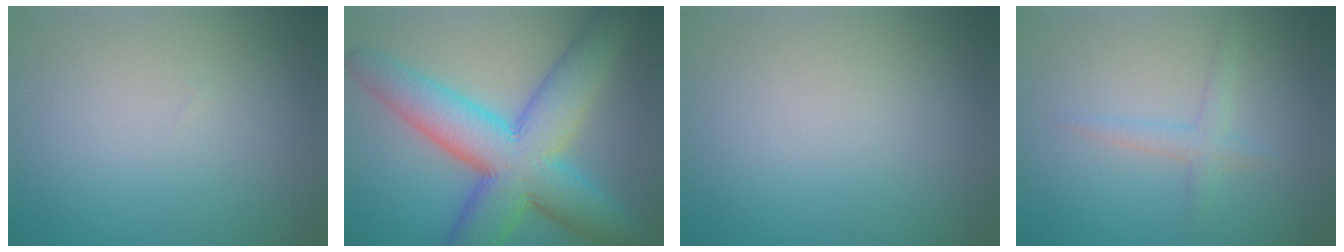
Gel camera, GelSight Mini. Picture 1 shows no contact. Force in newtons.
{"total": 11.5, "press": 11.5, "slide": 0.5}
{"total": 0.0}
{"total": 1.6, "press": 1.6, "slide": 0.0}